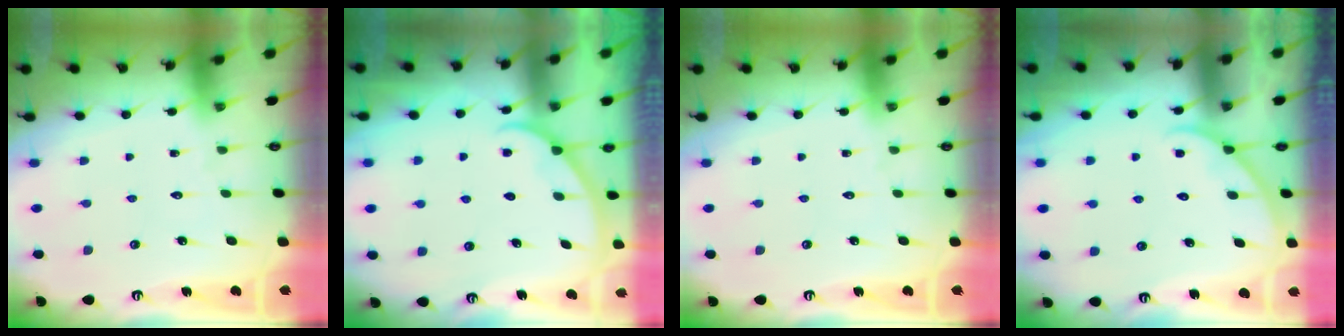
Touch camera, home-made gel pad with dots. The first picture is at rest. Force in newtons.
{"total": 2.2, "press": 2.2, "slide": 0.2}
{"total": 0.0}
{"total": 4.3, "press": 4.2, "slide": 0.5}